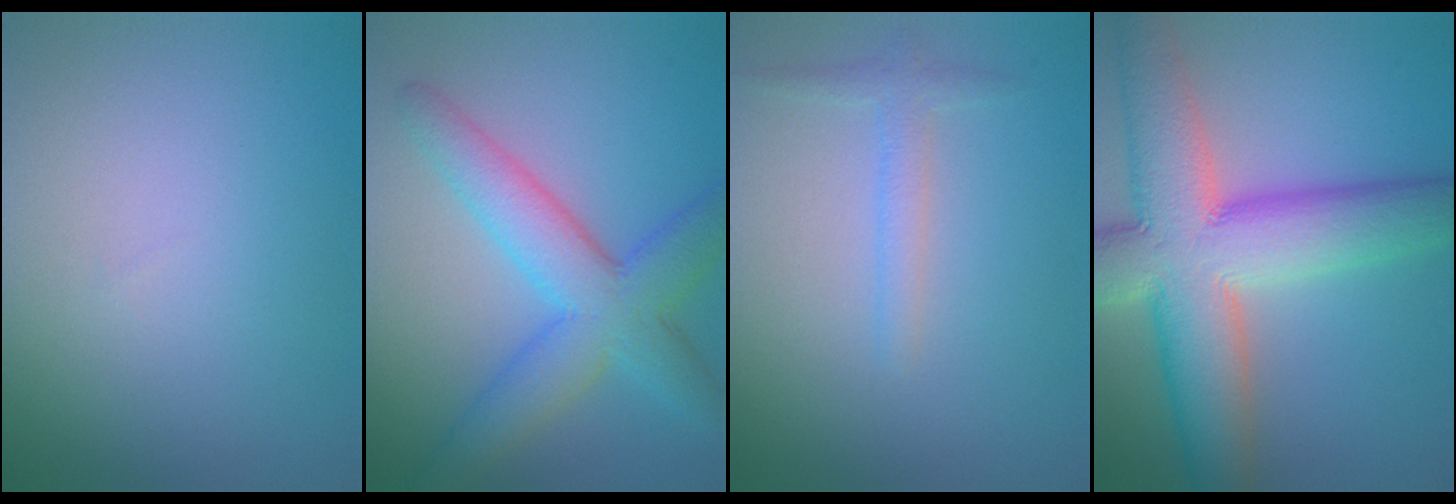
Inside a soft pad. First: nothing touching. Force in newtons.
{"total": 6.8, "press": 6.8, "slide": 0.1}
{"total": 1.6, "press": 1.6, "slide": 0.1}
{"total": 12.0, "press": 12.0, "slide": 0.8}